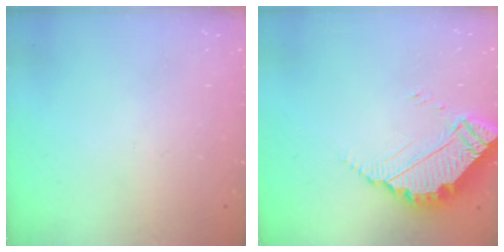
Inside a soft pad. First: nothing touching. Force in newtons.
{"total": 6.7, "press": 6.6, "slide": 0.4}